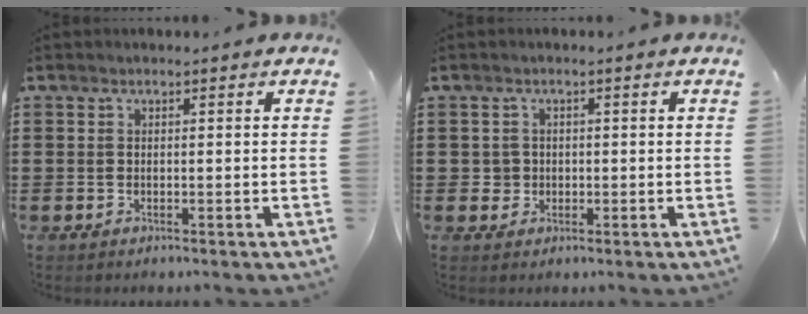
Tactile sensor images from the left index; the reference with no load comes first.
{"total": 2.0, "force": [0.0, 1.9, 0.5], "torque": [-0.017, 0.007, -0.004]}